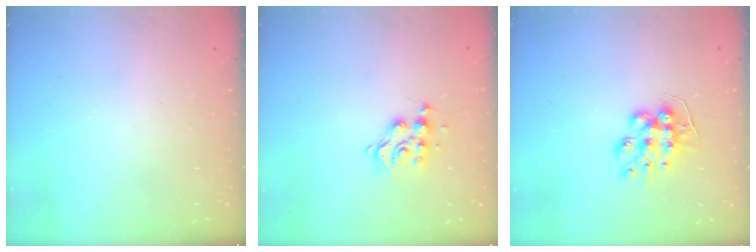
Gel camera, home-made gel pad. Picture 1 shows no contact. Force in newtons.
{"total": 9.7, "press": 9.7, "slide": 0.7}
{"total": 10.1, "press": 10.1, "slide": 0.6}